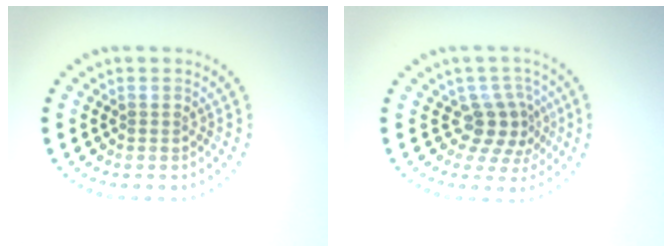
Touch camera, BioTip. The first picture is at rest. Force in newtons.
{"total": 3.2, "press": 2.2, "slide": 2.4}